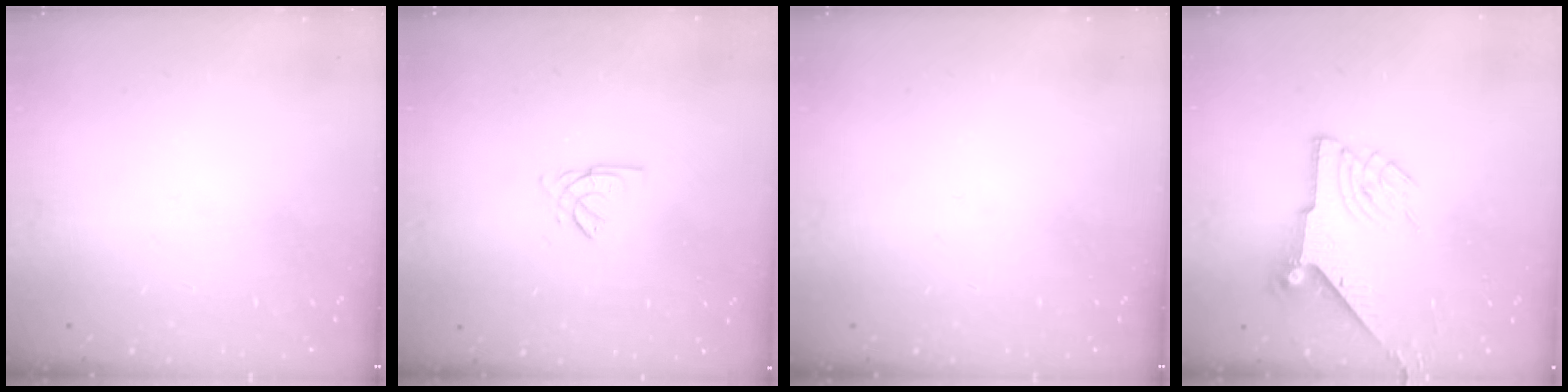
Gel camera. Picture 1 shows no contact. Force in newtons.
{"total": 2.6, "press": 2.6, "slide": 0.1}
{"total": 0.0}
{"total": 9.2, "press": 9.2, "slide": 0.6}